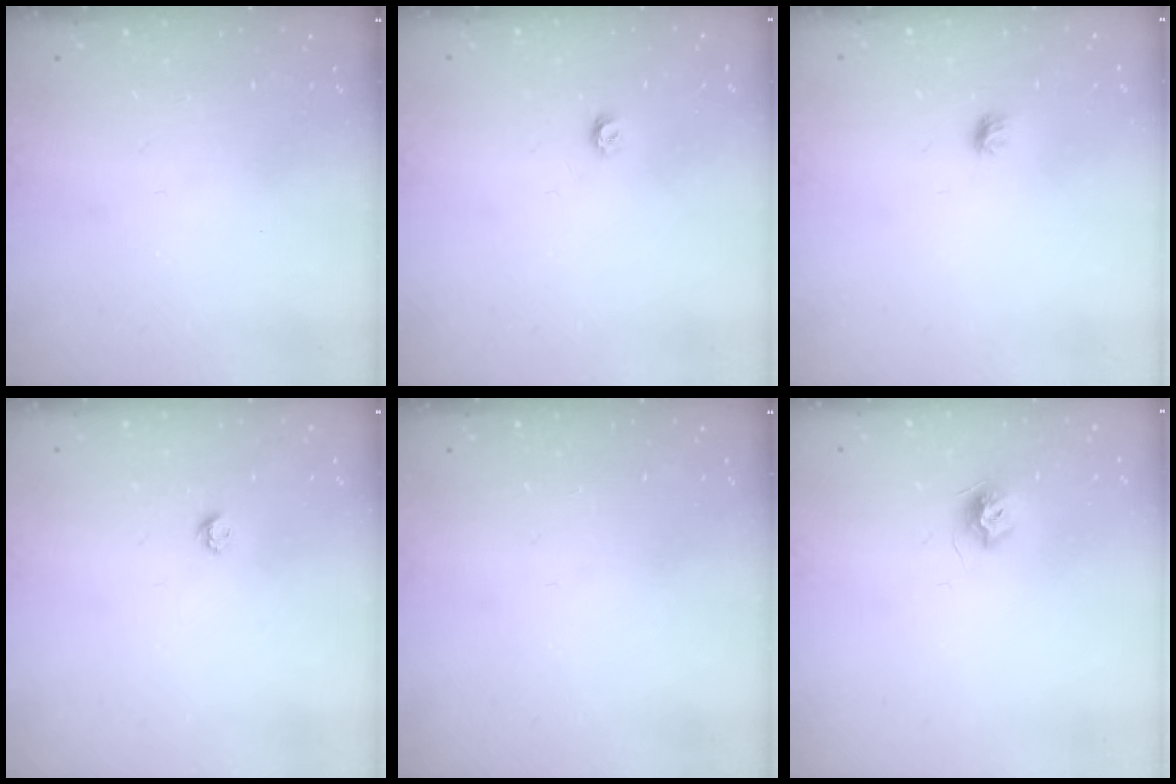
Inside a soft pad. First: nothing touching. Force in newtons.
{"total": 3.5, "press": 3.5, "slide": 0.3}
{"total": 4.2, "press": 4.1, "slide": 1.0}
{"total": 3.8, "press": 3.7, "slide": 0.5}
{"total": 0.0}
{"total": 7.4, "press": 7.4, "slide": 0.0}